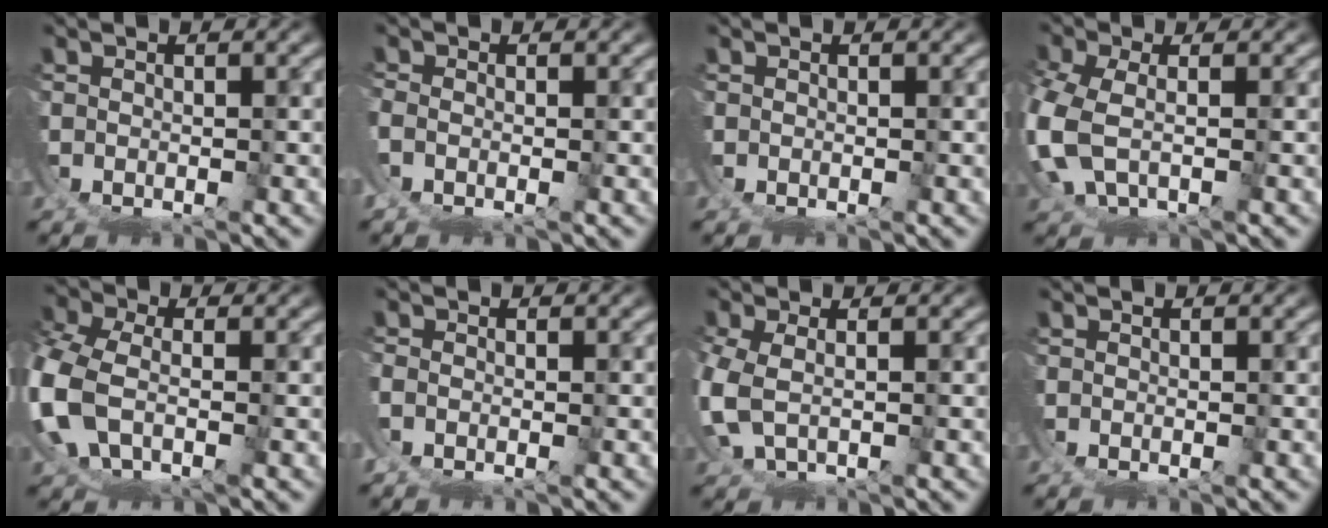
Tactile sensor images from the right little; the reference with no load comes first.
{"total": 1.6, "force": [-0.6, 1.0, 1.2], "torque": [-0.031, -0.009, -0.007]}
{"total": 0.0}
{"total": 2.6, "force": [0.6, 1.6, 2.0], "torque": [-0.101, -0.023, 0.024]}
{"total": 5.2, "force": [-0.1, 4.1, 3.2], "torque": [-0.134, -0.028, 0.008]}
{"total": 1.3, "force": [-0.5, 0.8, 0.8], "torque": [-0.020, -0.006, -0.007]}
{"total": 1.4, "force": [0.9, 0.3, 1.0], "torque": [-0.065, -0.013, 0.026]}
{"total": 0.0}